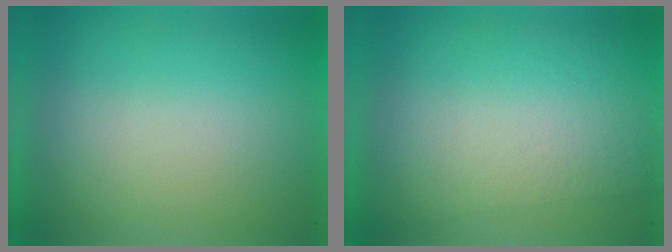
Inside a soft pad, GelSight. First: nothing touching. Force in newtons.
{"total": 2.7}